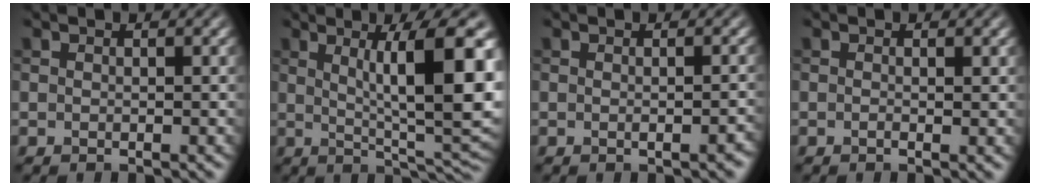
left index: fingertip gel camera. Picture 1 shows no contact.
{"total": 11.0, "force": [2.5, 2.4, 10.5], "torque": [-0.132, -0.002, 0.041]}
{"total": 1.3, "force": [-0.3, 0.4, 1.3], "torque": [-0.015, 0.000, -0.004]}
{"total": 1.0, "force": [0.0, 0.2, 0.9], "torque": [-0.014, -0.004, -0.002]}